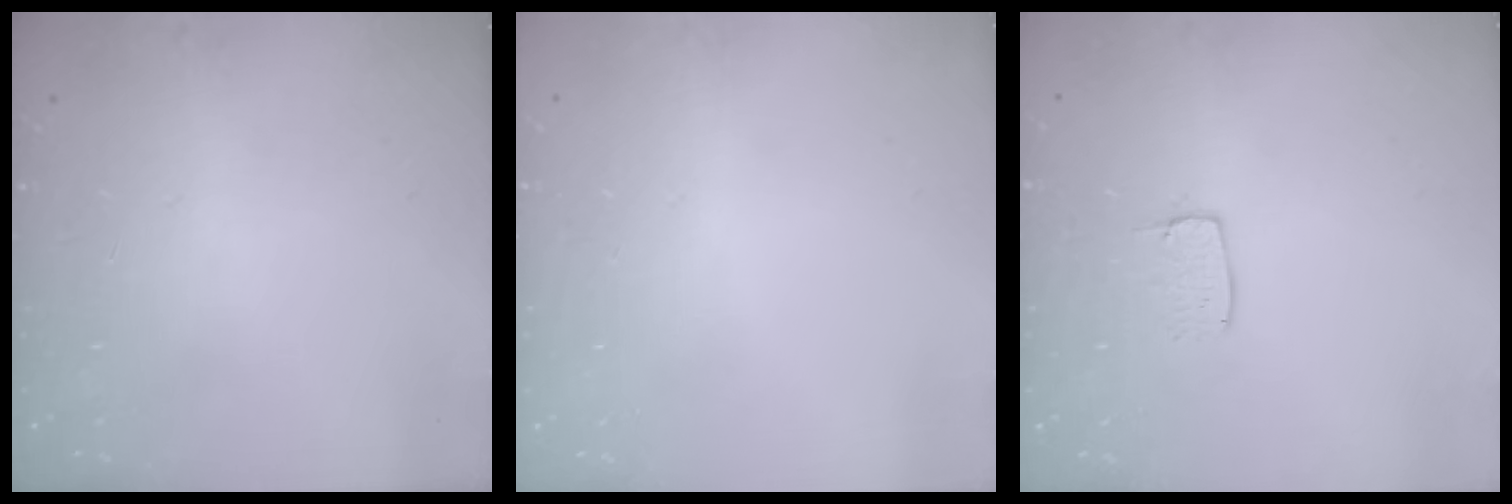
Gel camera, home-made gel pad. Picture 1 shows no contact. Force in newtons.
{"total": 0.0}
{"total": 4.4, "press": 4.4, "slide": 0.3}